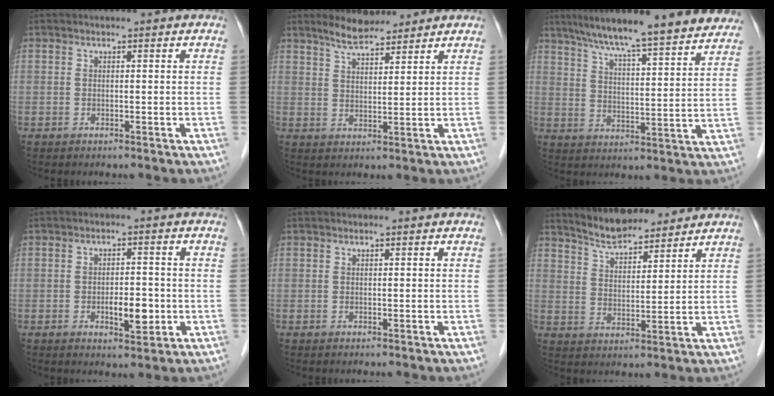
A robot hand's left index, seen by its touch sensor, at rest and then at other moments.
{"total": 5.5, "force": [4.9, 1.3, 2.2], "torque": [-0.051, 0.011, 0.091]}
{"total": 20.1, "force": [17.4, 1.6, 10.0], "torque": [-0.151, 0.011, 0.238]}
{"total": 4.4, "force": [-1.2, 1.8, 3.9], "torque": [-0.060, -0.001, -0.013]}
{"total": 0.0}
{"total": 8.3, "force": [7.7, 1.9, 2.6], "torque": [-0.051, 0.016, 0.142]}